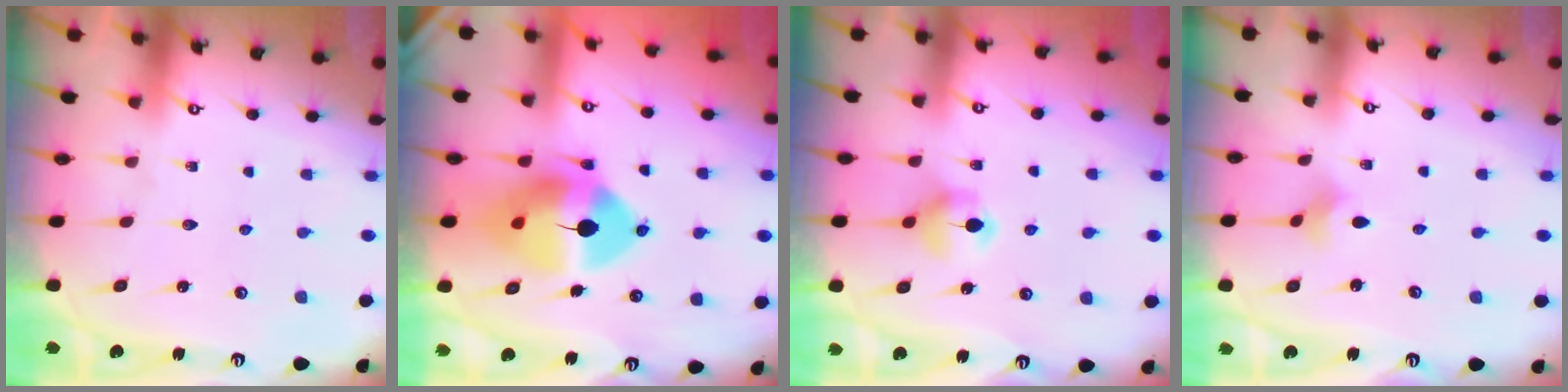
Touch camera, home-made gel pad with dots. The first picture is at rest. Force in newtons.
{"total": 13.6, "press": 13.4, "slide": 2.1}
{"total": 5.9, "press": 5.9, "slide": 0.7}
{"total": 2.6, "press": 2.6, "slide": 0.5}